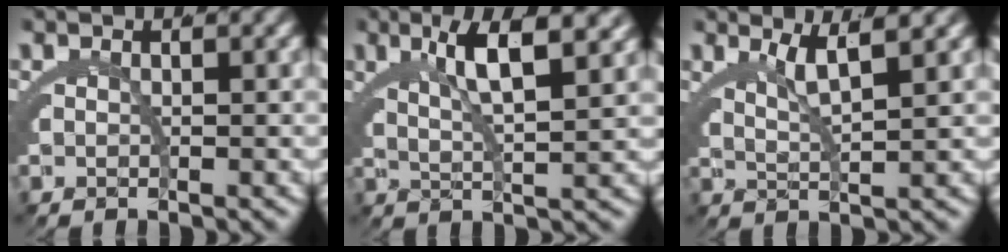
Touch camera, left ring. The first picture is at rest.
{"total": 5.0, "force": [2.7, 0.3, 4.2], "torque": [-0.069, 0.003, 0.048]}
{"total": 3.0, "force": [2.1, -0.6, 2.1], "torque": [-0.037, -0.004, 0.041]}